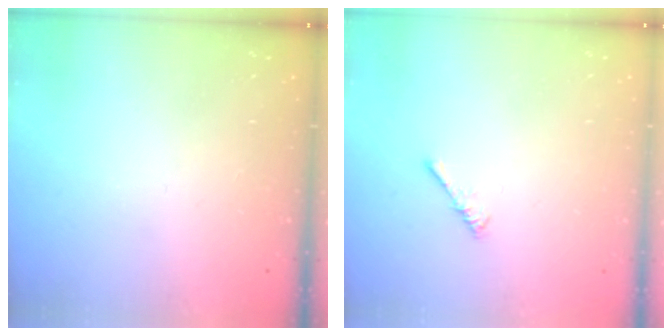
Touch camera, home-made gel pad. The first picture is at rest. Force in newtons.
{"total": 0.0}